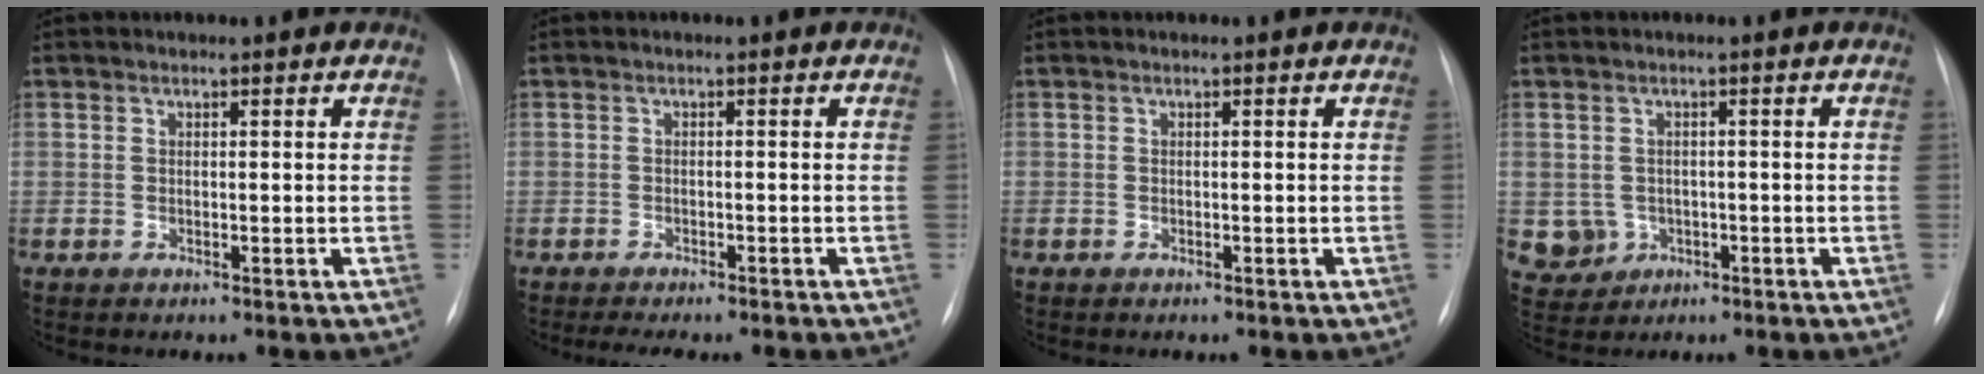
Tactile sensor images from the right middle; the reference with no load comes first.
{"total": 7.2, "force": [-6.2, 1.7, 3.3], "torque": [-0.042, -0.001, -0.079]}
{"total": 0.0}
{"total": 4.6, "force": [-1.0, 4.4, 0.7], "torque": [-0.011, 0.004, -0.008]}